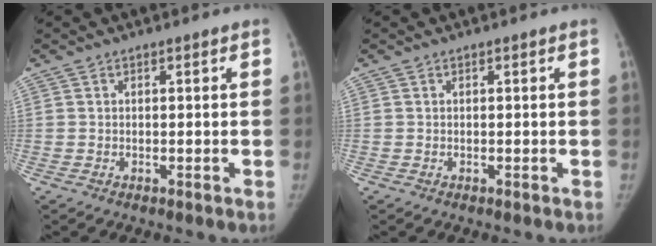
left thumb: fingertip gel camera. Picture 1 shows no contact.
{"total": 0.0}